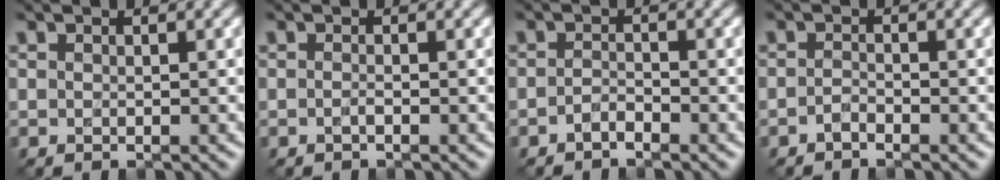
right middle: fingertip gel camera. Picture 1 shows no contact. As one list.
[{"total": 0.6, "force": [-0.3, 0.1, 0.5], "torque": [-0.010, 0.000, -0.007]}, {"total": 1.1, "force": [-0.9, 0.3, 0.6], "torque": [-0.014, 0.003, -0.020]}, {"total": 0.9, "force": [-0.7, 0.2, 0.5], "torque": [-0.011, 0.002, -0.016]}]